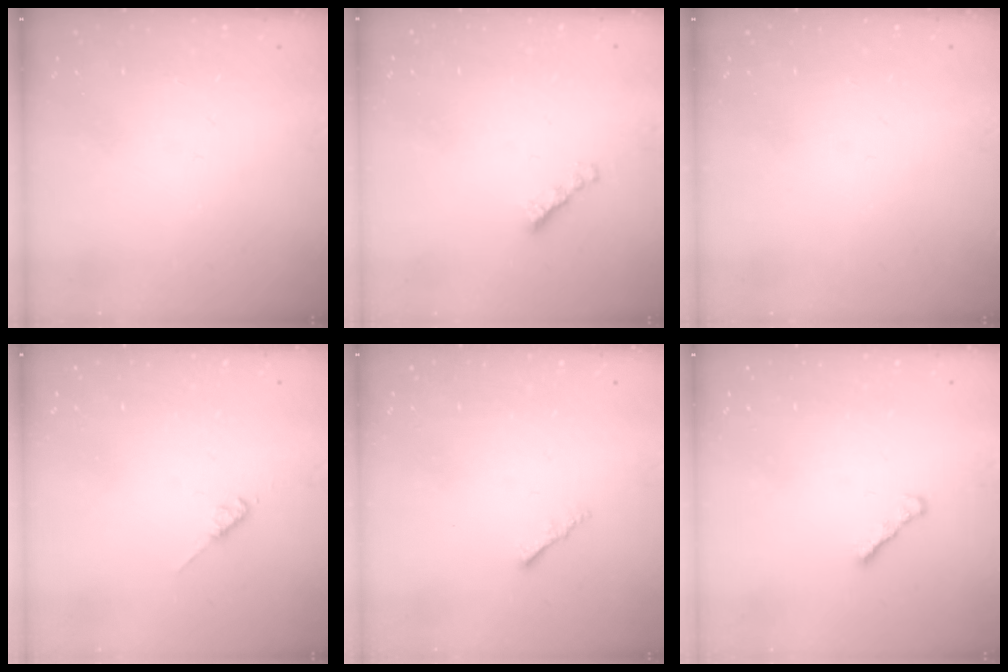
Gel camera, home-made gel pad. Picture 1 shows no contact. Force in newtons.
{"total": 2.5, "press": 2.5, "slide": 0.5}
{"total": 0.0}
{"total": 2.8, "press": 2.8, "slide": 0.5}
{"total": 1.2, "press": 1.1, "slide": 0.4}
{"total": 2.5, "press": 2.4, "slide": 0.6}